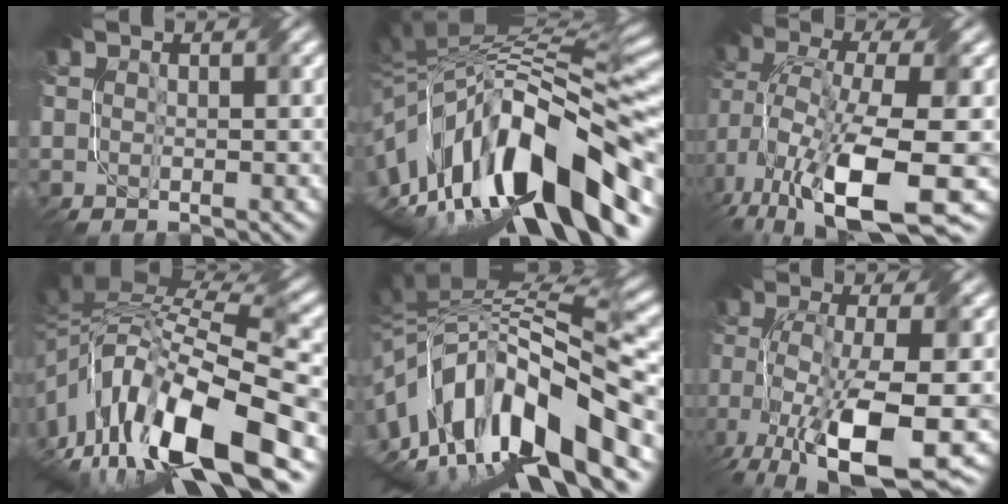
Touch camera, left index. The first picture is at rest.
{"total": 13.8, "force": [-2.9, 5.8, 12.2], "torque": [-0.201, 0.035, -0.052]}
{"total": 11.9, "force": [-3.5, 5.1, 10.2], "torque": [-0.217, -0.013, -0.046]}
{"total": 13.3, "force": [-4.1, 5.3, 11.5], "torque": [-0.218, 0.018, -0.068]}
{"total": 13.0, "force": [-2.9, 5.1, 11.6], "torque": [-0.200, 0.029, -0.045]}
{"total": 10.5, "force": [-5.3, 3.6, 8.2], "torque": [-0.162, -0.014, -0.089]}